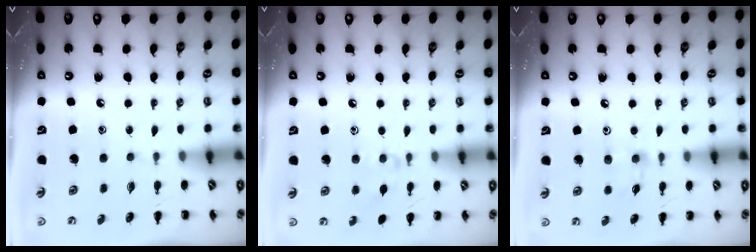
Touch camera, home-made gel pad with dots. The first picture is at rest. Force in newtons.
{"total": 6.6, "press": 6.2, "slide": 2.0}
{"total": 4.0, "press": 3.7, "slide": 1.4}